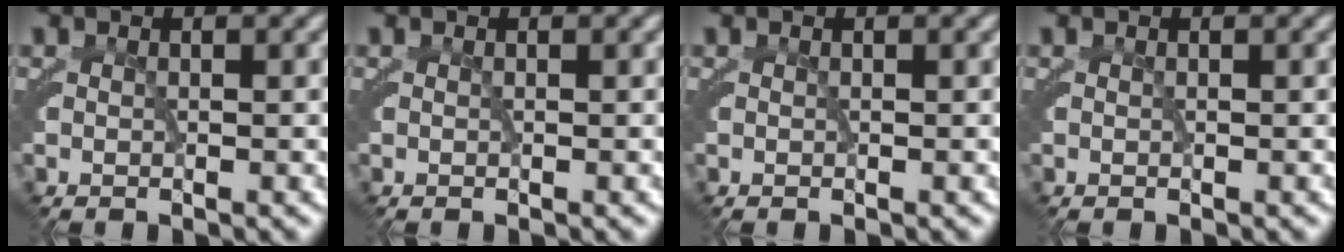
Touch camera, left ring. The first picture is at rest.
{"total": 0.0}
{"total": 0.0}
{"total": 0.0}